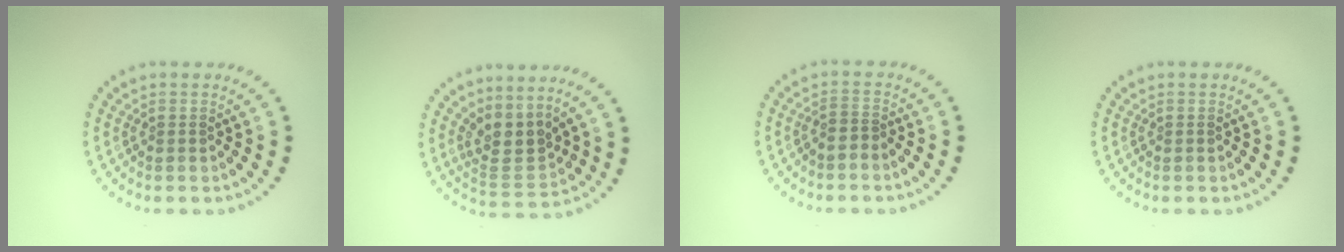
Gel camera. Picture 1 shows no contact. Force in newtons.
{"total": 3.1, "press": 2.2, "slide": 2.2}
{"total": 0.9, "press": 0.6, "slide": 0.7}
{"total": 0.0}